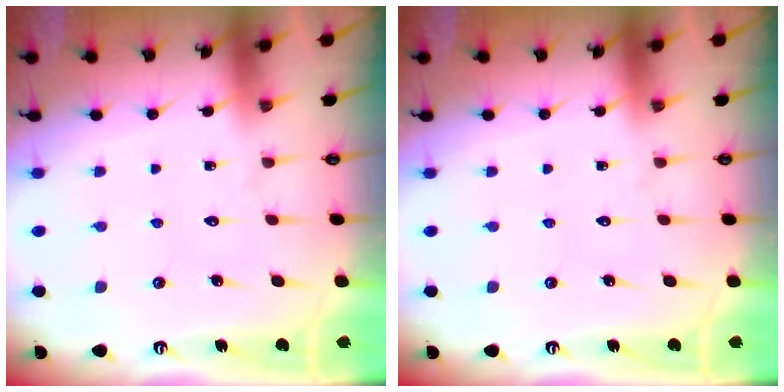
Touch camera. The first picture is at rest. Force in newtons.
{"total": 0.0}